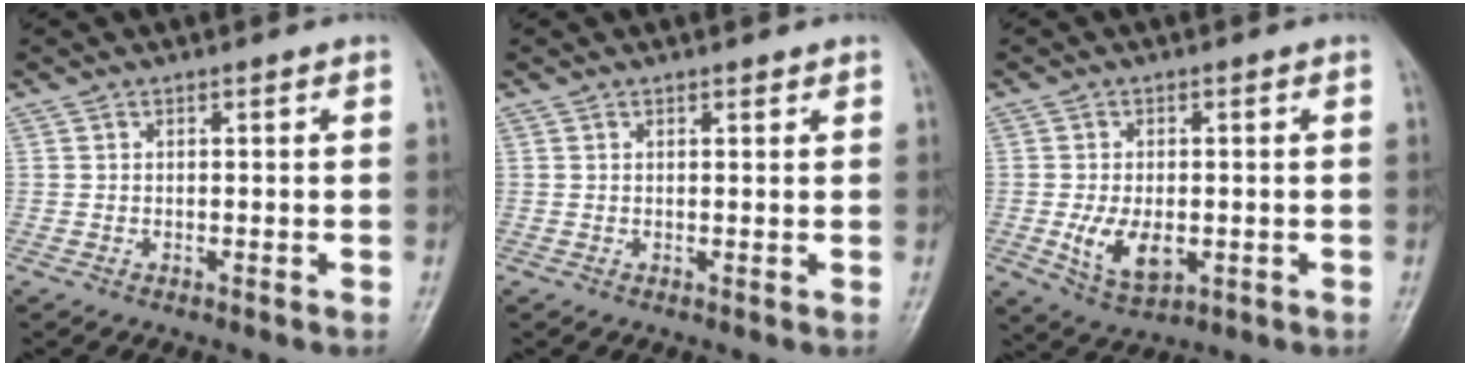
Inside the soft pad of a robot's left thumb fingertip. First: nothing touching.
{"total": 1.1, "force": [0.9, 0.5, 0.4], "torque": [-0.004, -0.006, 0.012]}
{"total": 7.4, "force": [-1.2, 4.4, 5.8], "torque": [-0.097, -0.013, -0.011]}